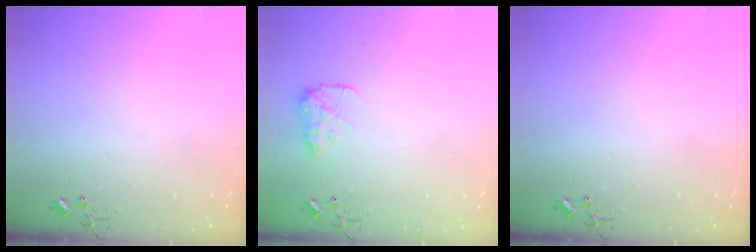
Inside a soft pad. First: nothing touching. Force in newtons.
{"total": 9.8, "press": 9.8, "slide": 0.2}
{"total": 0.0}